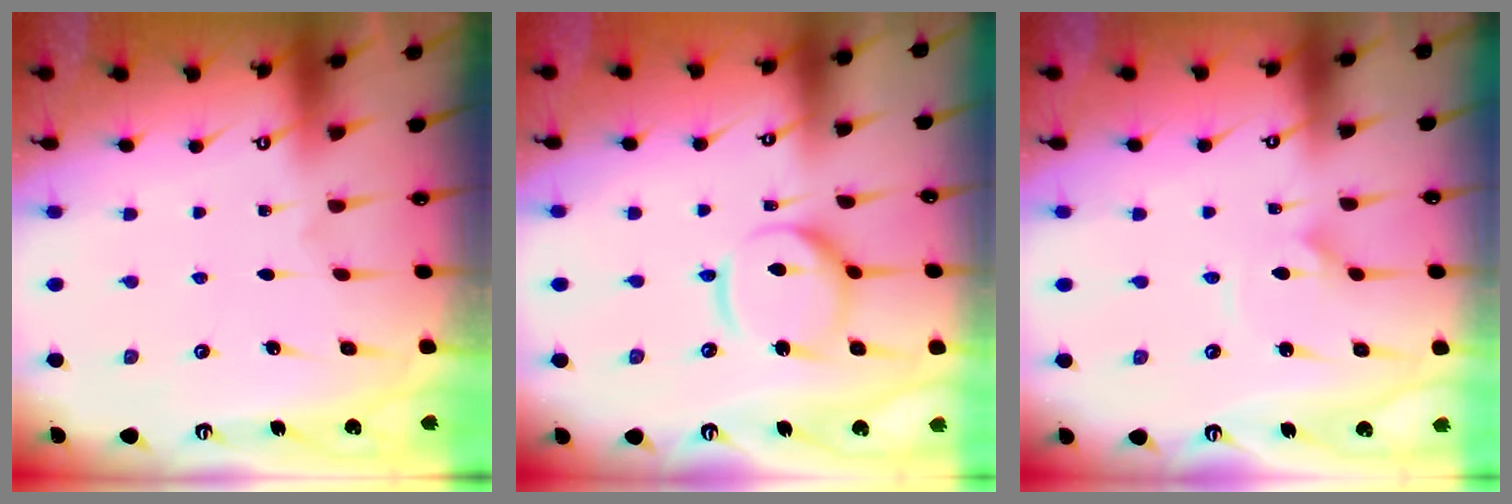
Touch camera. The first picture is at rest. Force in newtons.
{"total": 10.7, "press": 10.7, "slide": 1.1}
{"total": 1.4, "press": 1.4, "slide": 0.1}